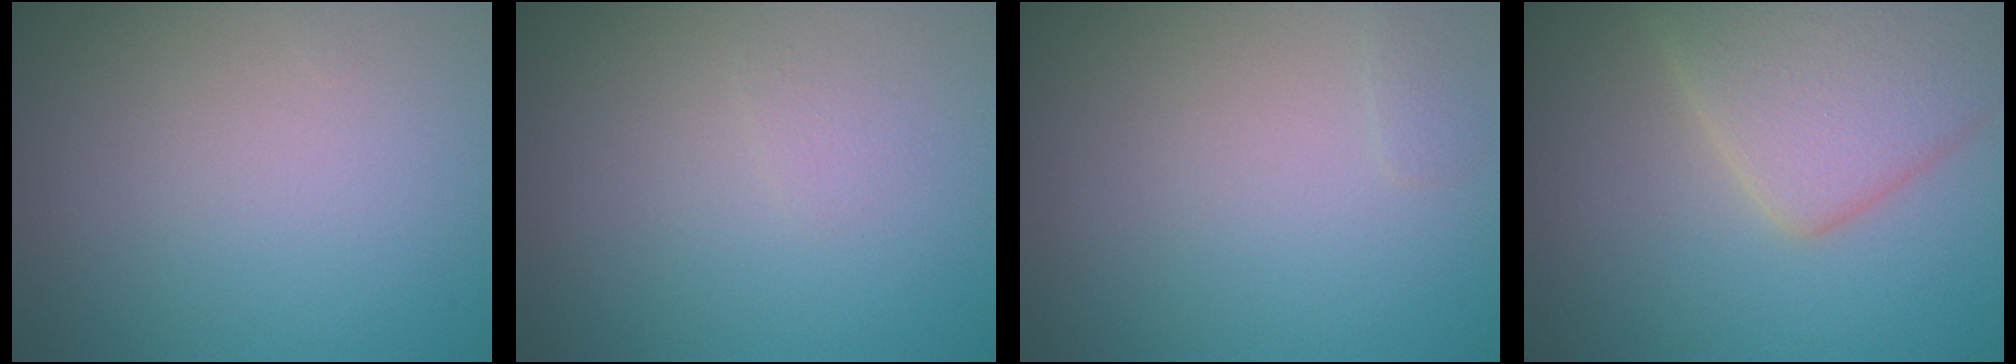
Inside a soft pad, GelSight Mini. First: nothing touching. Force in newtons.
{"total": 0.6, "press": 0.6, "slide": 0.1}
{"total": 0.7, "press": 0.7, "slide": 0.0}
{"total": 6.7, "press": 6.7, "slide": 0.2}